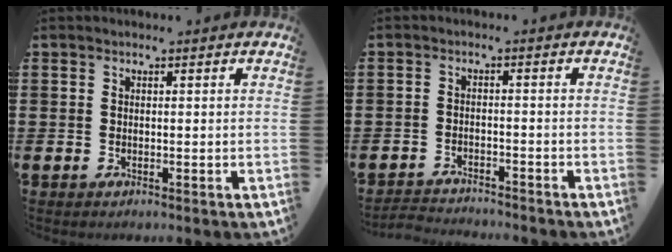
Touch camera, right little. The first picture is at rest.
{"total": 2.3, "force": [-2.3, 0.0, -0.2], "torque": [-0.003, 0.001, -0.050]}